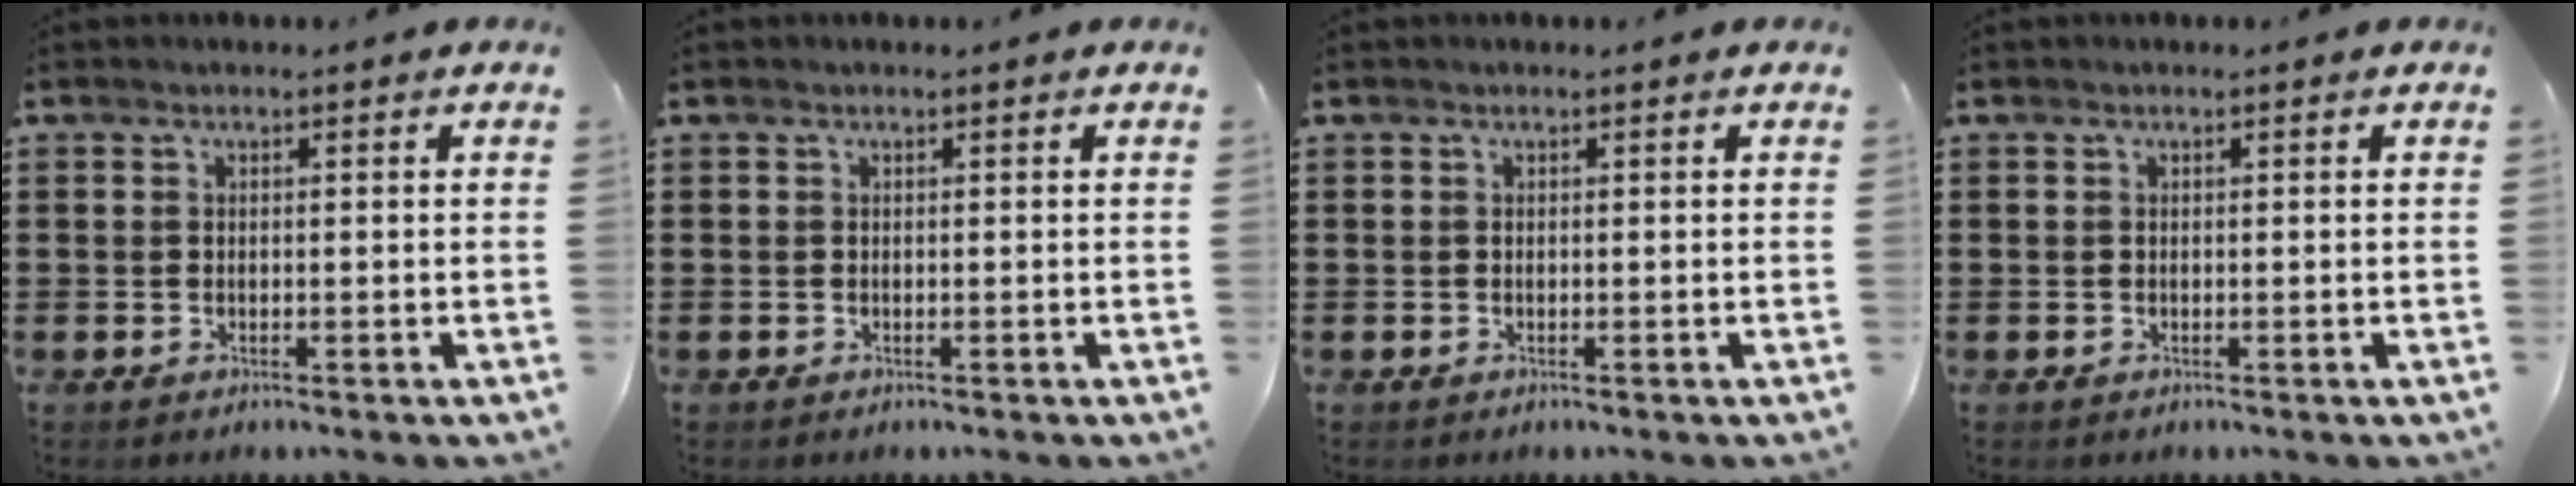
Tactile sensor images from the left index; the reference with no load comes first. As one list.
[{"total": 0.0}, {"total": 0.0}, {"total": 0.0}]